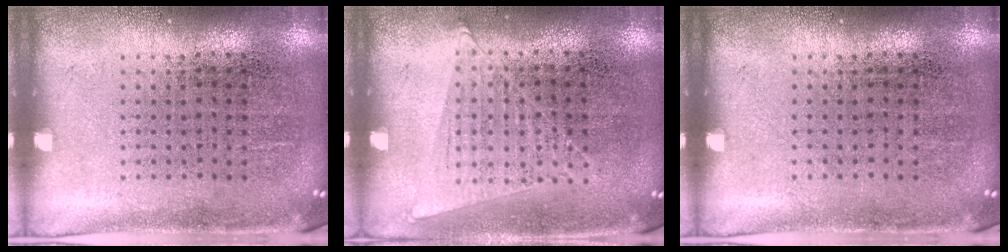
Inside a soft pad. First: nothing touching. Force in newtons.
{"total": 1.0, "press": 1.0, "slide": 0.4}
{"total": 0.0}